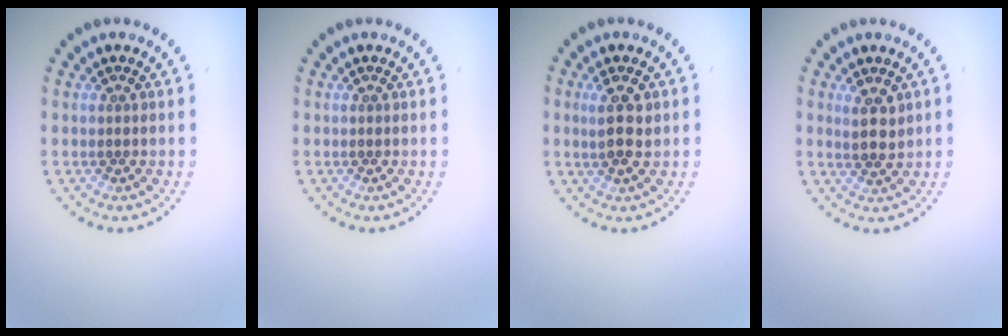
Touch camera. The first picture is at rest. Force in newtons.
{"total": 0.0}
{"total": 2.8, "press": 2.7, "slide": 0.7}
{"total": 2.1, "press": 1.9, "slide": 0.9}